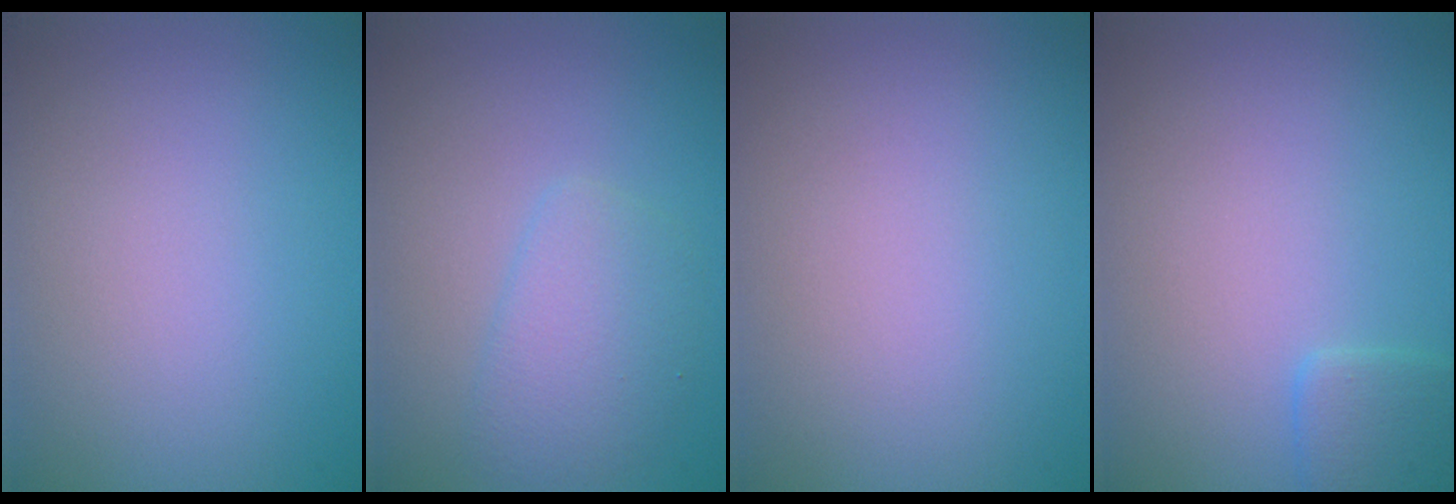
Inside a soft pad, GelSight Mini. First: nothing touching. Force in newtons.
{"total": 2.9, "press": 2.9, "slide": 0.1}
{"total": 0.0}
{"total": 1.8, "press": 1.8, "slide": 0.1}